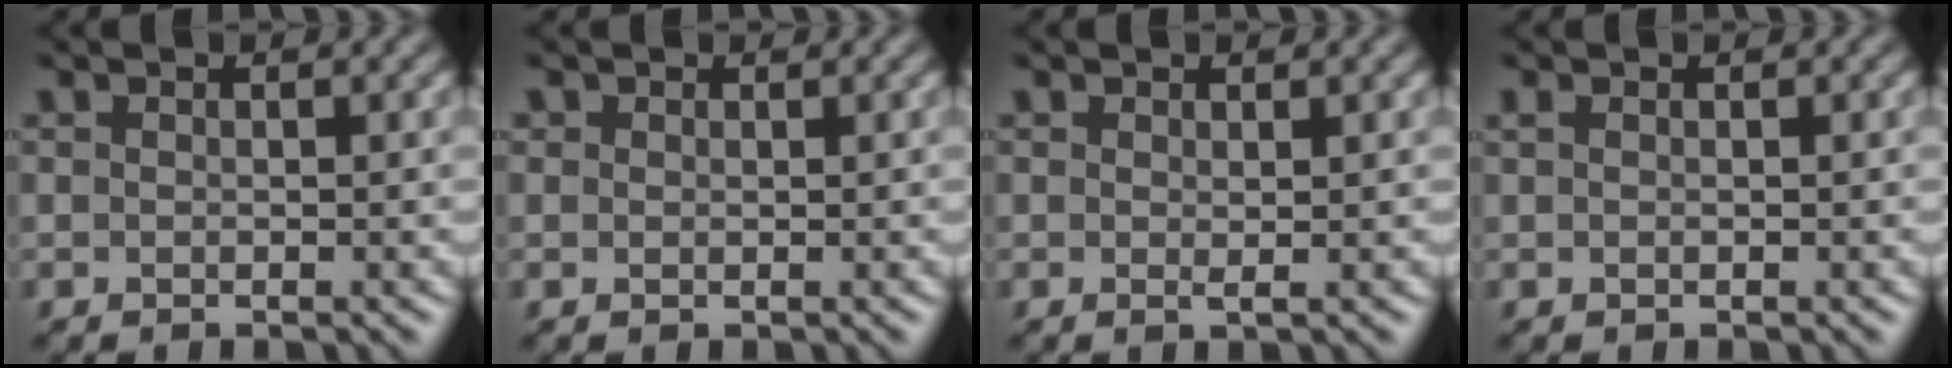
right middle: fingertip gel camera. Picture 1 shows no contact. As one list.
[{"total": 0.9, "force": [0.5, 0.7, 0.1], "torque": [0.000, -0.002, 0.004]}, {"total": 0.5, "force": [0.2, 0.0, 0.5], "torque": [-0.008, -0.004, 0.003]}, {"total": 0.6, "force": [0.3, 0.4, 0.4], "torque": [-0.010, 0.001, 0.008]}]